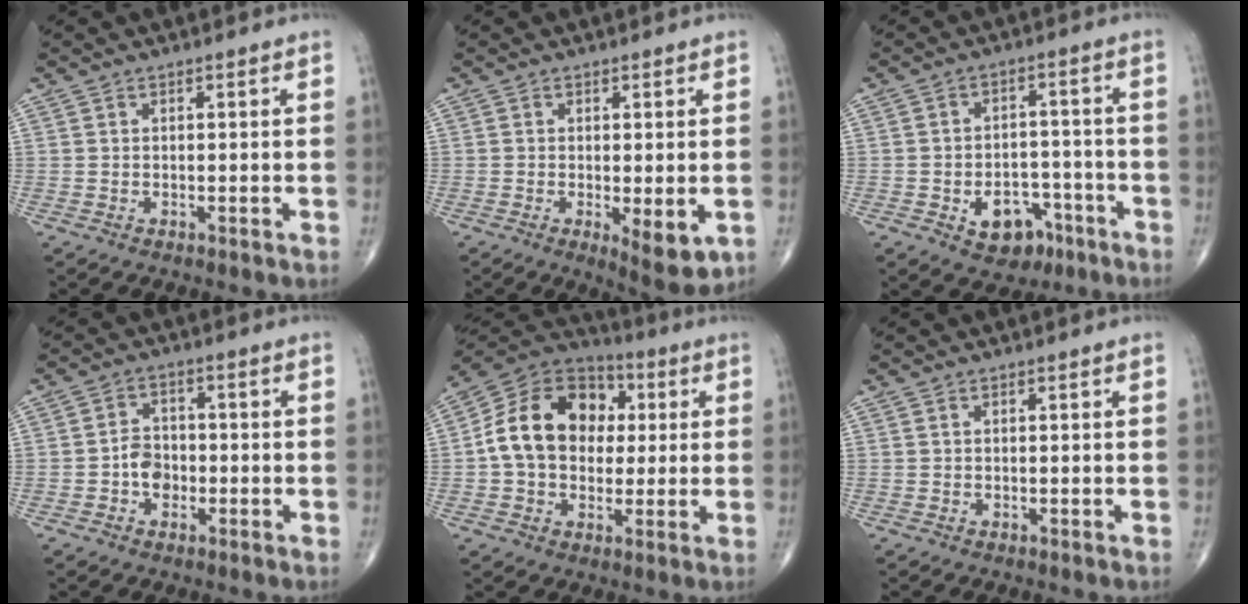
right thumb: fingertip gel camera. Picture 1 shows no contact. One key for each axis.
{"total": 6.6, "fx": -1.6, "fy": 2.2, "fz": 6.0, "tx": -0.084, "ty": -0.020, "tz": -0.019}
{"total": 8.7, "fx": -4.2, "fy": 6.1, "fz": 4.6, "tx": -0.034, "ty": 0.037, "tz": -0.054}
{"total": 4.5, "fx": -1.3, "fy": 3.6, "fz": 2.5, "tx": -0.020, "ty": 0.016, "tz": -0.031}
{"total": 17.1, "fx": 1.5, "fy": 13.1, "fz": 11.0, "tx": -0.160, "ty": 0.028, "tz": 0.018}
{"total": 0.0}